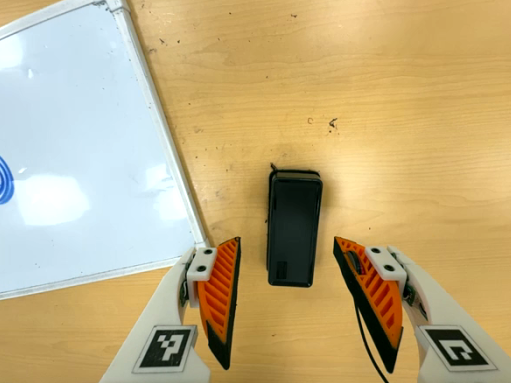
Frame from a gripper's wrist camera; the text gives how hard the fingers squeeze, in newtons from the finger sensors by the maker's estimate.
{"total": 0.0}